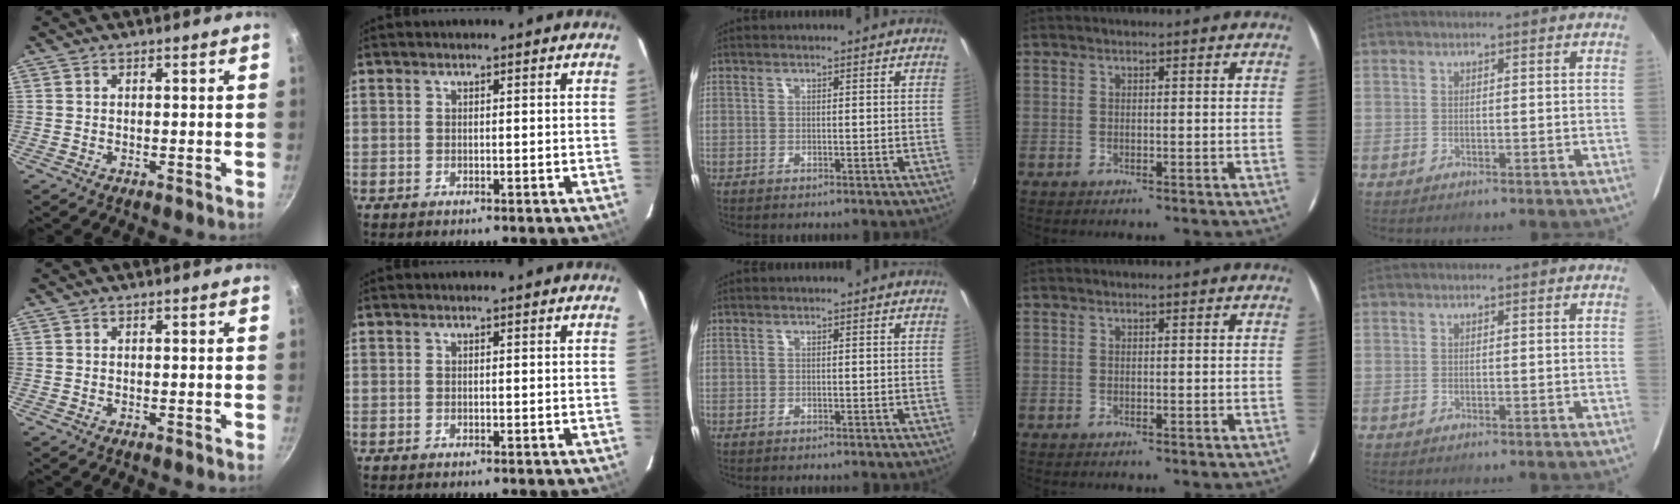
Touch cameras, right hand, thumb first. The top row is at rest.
{}